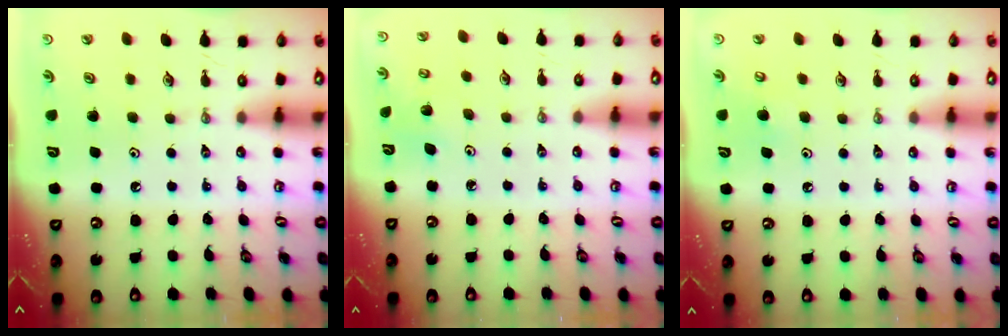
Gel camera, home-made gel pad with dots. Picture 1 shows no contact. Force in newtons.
{"total": 3.7, "press": 3.7, "slide": 0.4}
{"total": 4.5, "press": 4.5, "slide": 0.9}